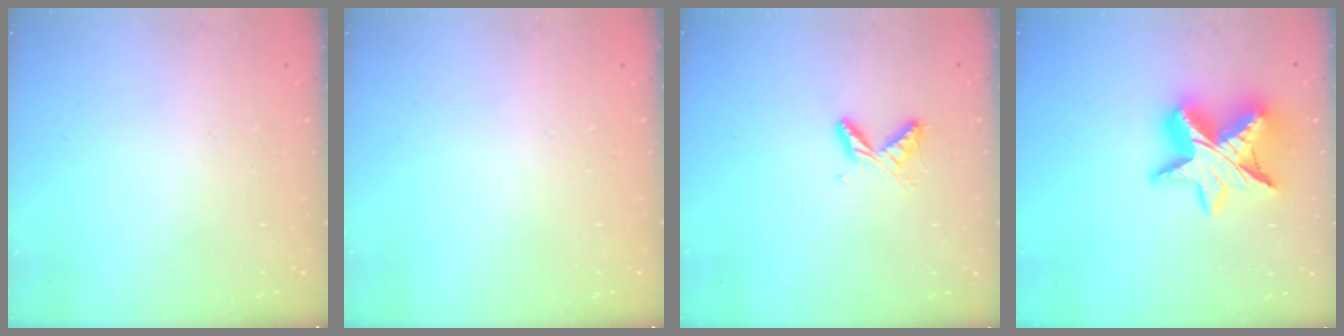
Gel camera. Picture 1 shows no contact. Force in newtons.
{"total": 0.0}
{"total": 6.3, "press": 6.2, "slide": 0.7}
{"total": 16.1, "press": 16.0, "slide": 1.3}